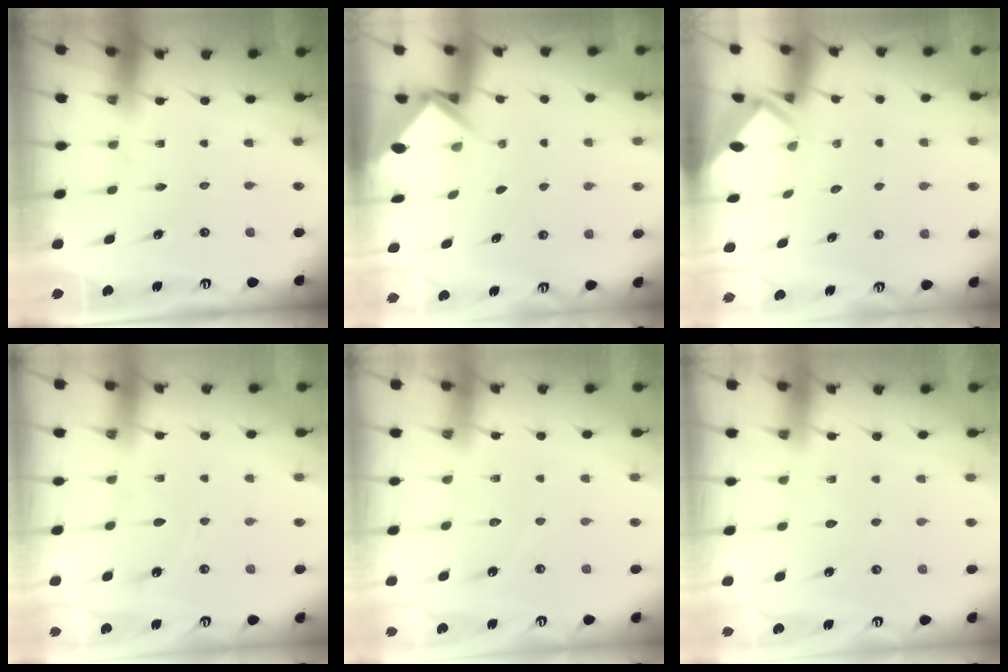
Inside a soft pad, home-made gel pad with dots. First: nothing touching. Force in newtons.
{"total": 4.0, "press": 3.9, "slide": 0.2}
{"total": 3.4, "press": 3.4, "slide": 0.2}
{"total": 5.9, "press": 5.9, "slide": 0.7}
{"total": 5.8, "press": 5.8, "slide": 0.5}
{"total": 4.9, "press": 4.9, "slide": 0.6}